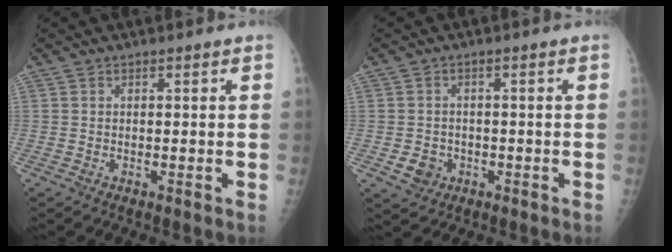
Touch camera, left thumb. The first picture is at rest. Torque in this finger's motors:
{"motor_torque": [-0.01, 0.01, 0.05, -0.05, 0.00]}